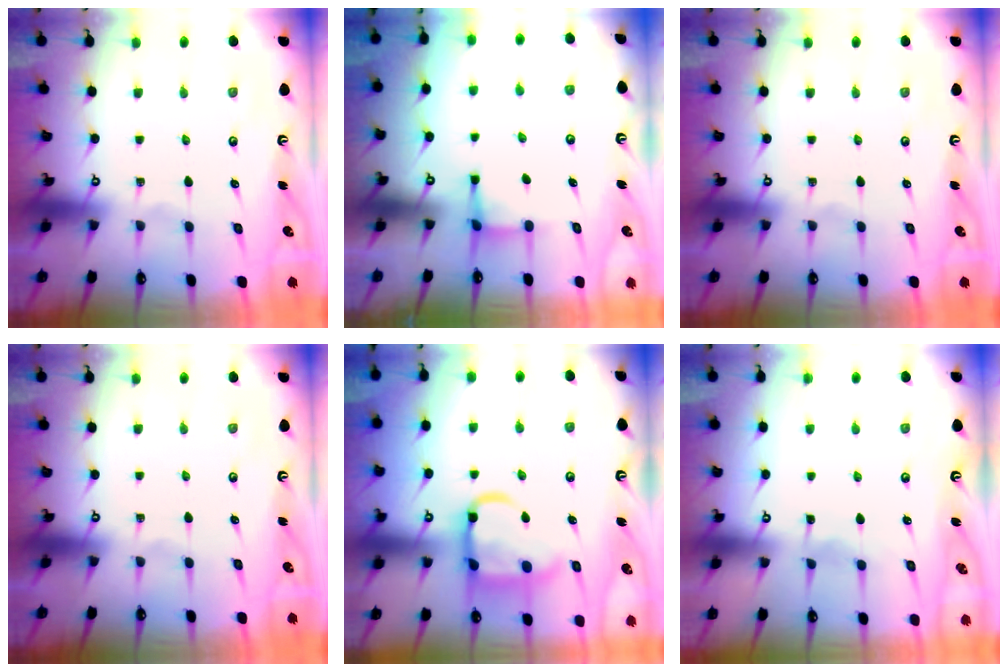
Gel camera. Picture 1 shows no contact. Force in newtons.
{"total": 2.9, "press": 2.9, "slide": 0.4}
{"total": 0.0}
{"total": 0.0}
{"total": 14.1, "press": 14.0, "slide": 1.6}
{"total": 4.7, "press": 4.6, "slide": 0.6}